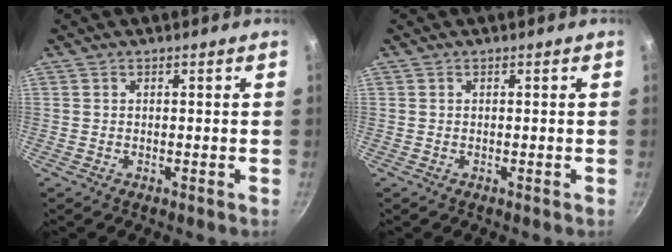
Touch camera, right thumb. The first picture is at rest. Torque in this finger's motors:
{"motor_torque": [-0.06, 0.06, 0.01, 0.01, 0.02]}